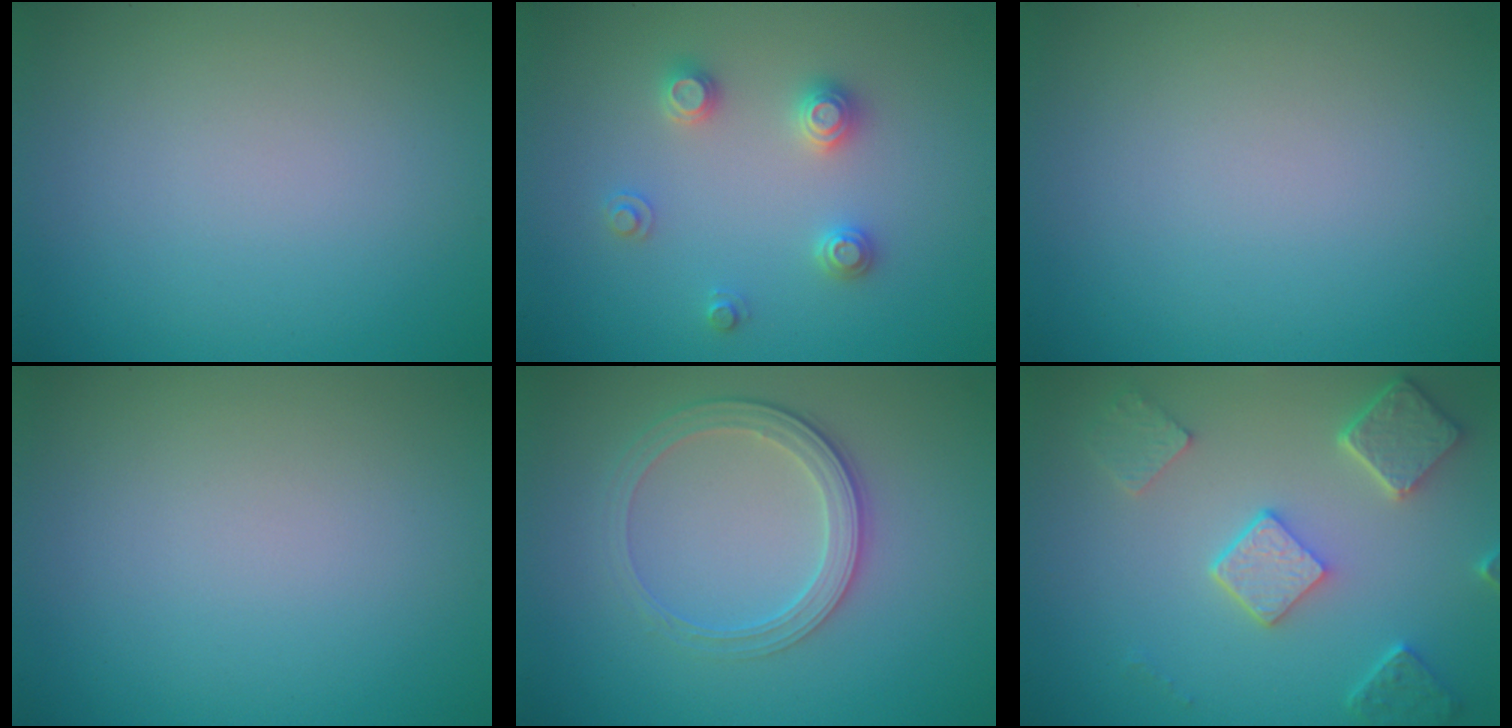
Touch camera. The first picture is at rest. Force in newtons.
{"total": 2.5, "press": 2.5, "slide": 0.3}
{"total": 0.0}
{"total": 0.0}
{"total": 3.0, "press": 2.6, "slide": 1.4}
{"total": 4.8, "press": 3.7, "slide": 3.0}